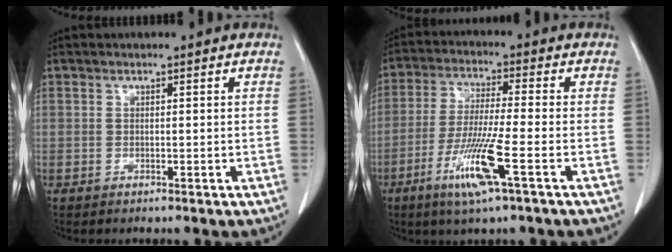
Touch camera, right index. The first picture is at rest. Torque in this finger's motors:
{"motor_torque": [0.20, -0.13, 0.20, 0.16]}